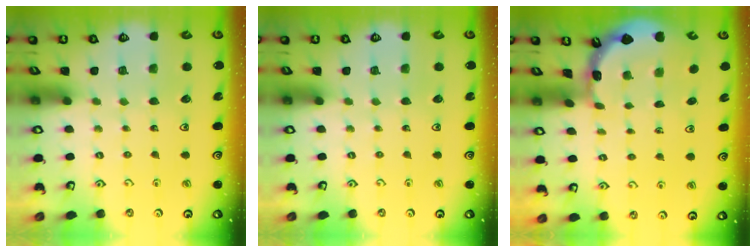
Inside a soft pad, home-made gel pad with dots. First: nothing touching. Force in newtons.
{"total": 0.0}
{"total": 1.8, "press": 1.8, "slide": 0.1}